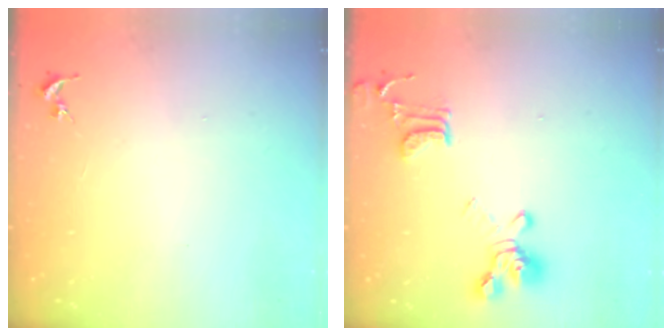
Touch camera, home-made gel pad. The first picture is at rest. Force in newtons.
{"total": 16.4, "press": 16.3, "slide": 1.5}